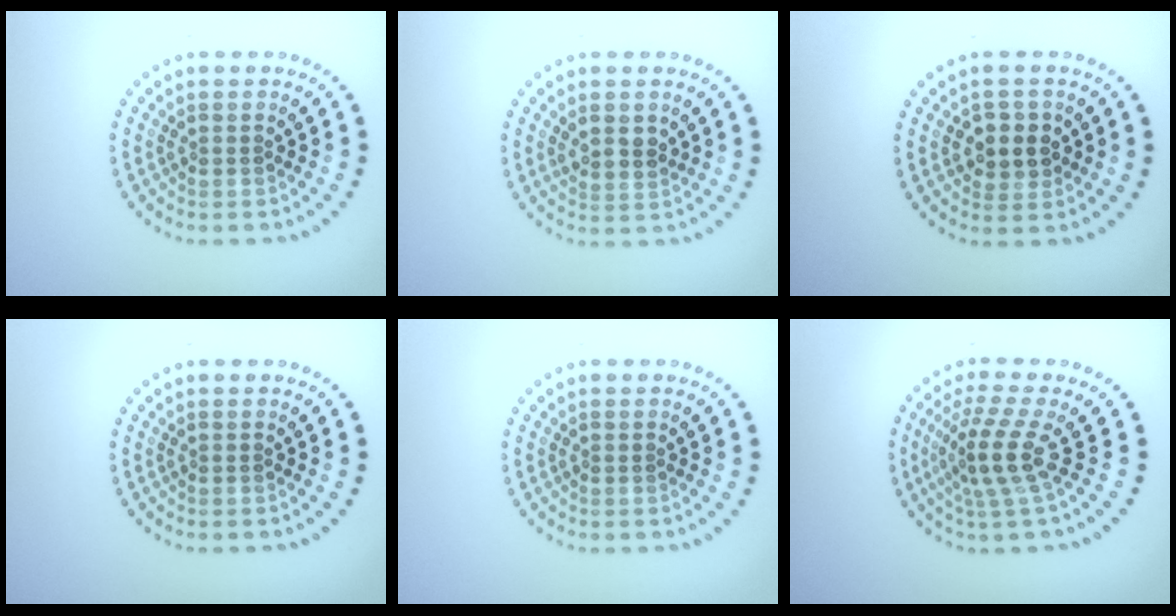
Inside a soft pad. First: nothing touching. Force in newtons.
{"total": 1.7, "press": 1.5, "slide": 0.8}
{"total": 2.9, "press": 2.8, "slide": 0.7}
{"total": 0.0}
{"total": 0.0}
{"total": 3.8, "press": 2.7, "slide": 2.7}